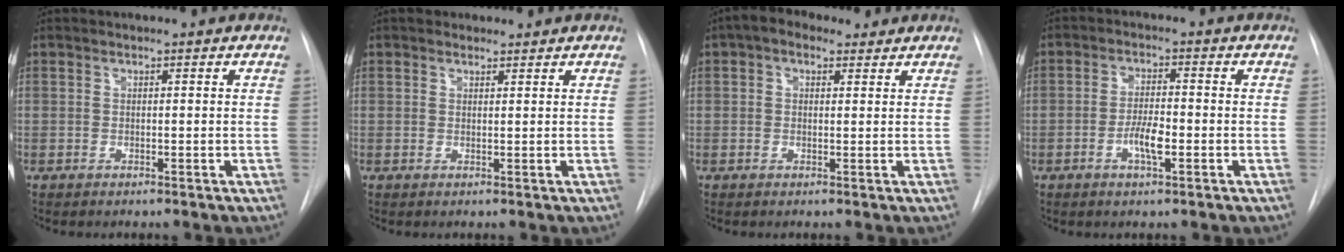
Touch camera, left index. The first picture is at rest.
{"total": 0.9, "force": [0.7, 0.6, 0.1], "torque": [-0.003, 0.003, 0.008]}
{"total": 4.3, "force": [2.7, 2.6, 2.2], "torque": [-0.040, 0.029, 0.042]}
{"total": 4.4, "force": [-1.6, 1.1, 4.0], "torque": [-0.076, 0.002, -0.029]}